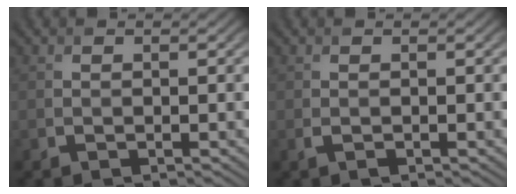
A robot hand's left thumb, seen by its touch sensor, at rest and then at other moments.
{"total": 0.5, "force": [-0.1, 0.2, 0.4], "torque": [-0.011, -0.003, -0.001]}